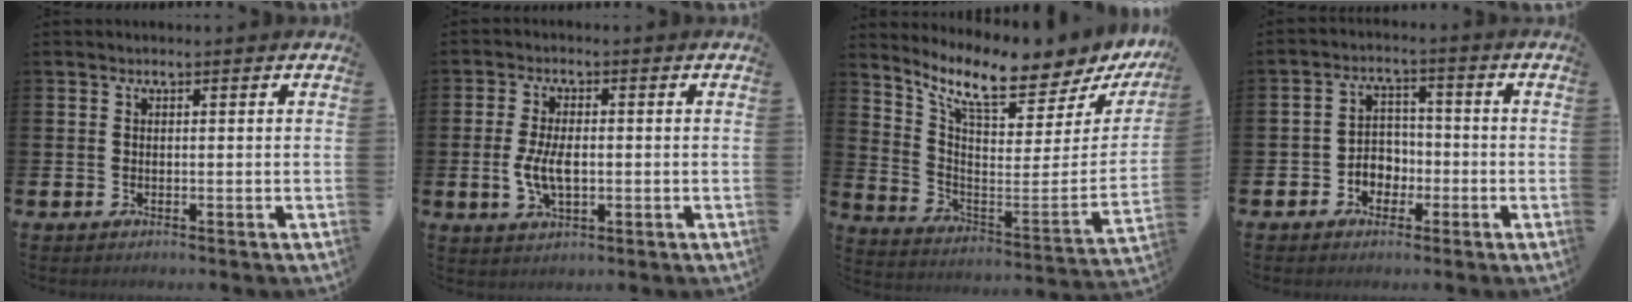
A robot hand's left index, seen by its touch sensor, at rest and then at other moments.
{"total": 4.9, "force": [-0.3, 2.5, 4.2], "torque": [-0.083, 0.003, -0.008]}
{"total": 9.3, "force": [7.8, 1.6, 4.8], "torque": [-0.119, -0.073, 0.127]}
{"total": 3.6, "force": [-1.6, 3.0, 1.1], "torque": [-0.027, 0.003, -0.040]}